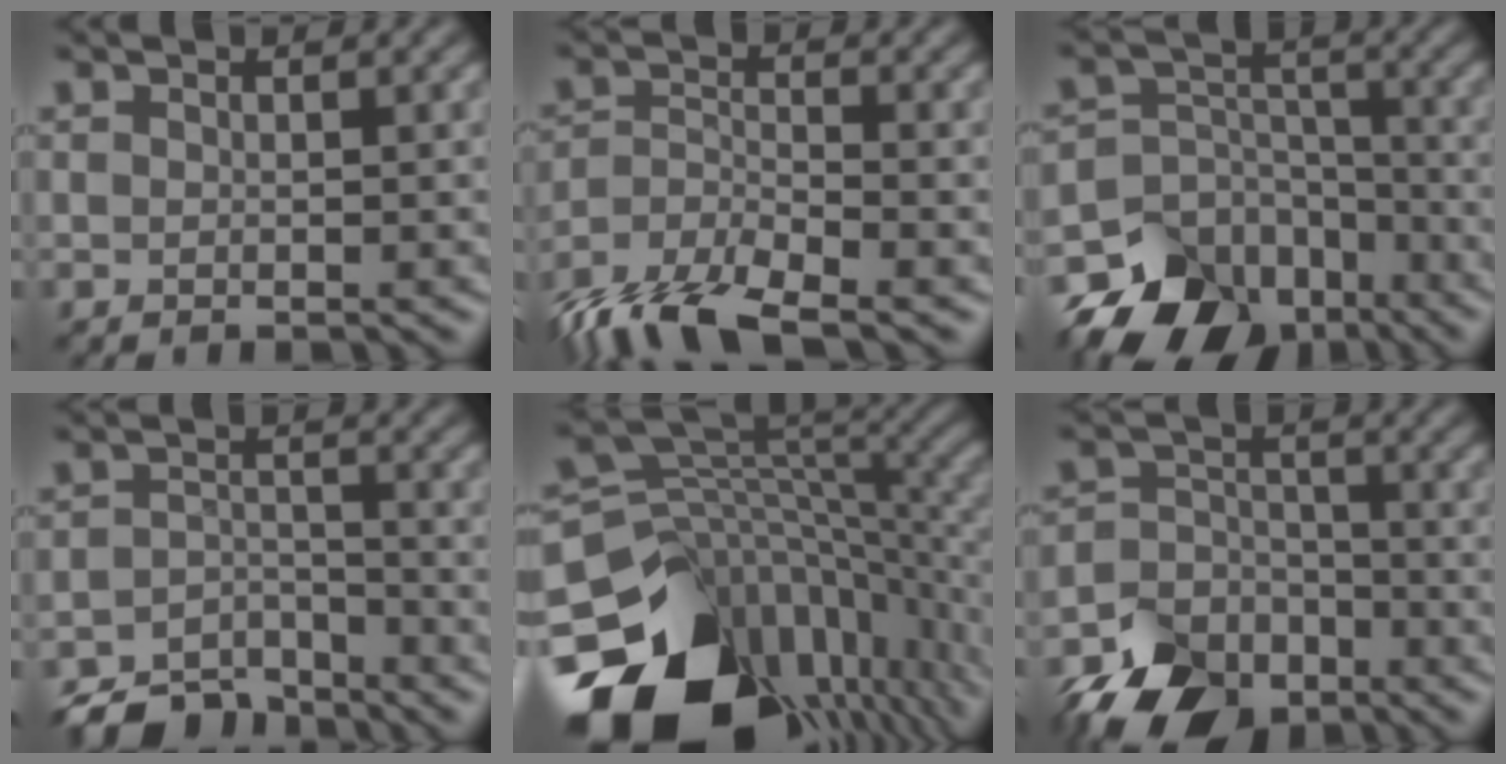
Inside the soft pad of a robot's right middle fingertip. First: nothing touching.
{"total": 7.1, "force": [-5.7, 2.1, 3.7], "torque": [-0.073, -0.004, -0.117]}
{"total": 12.7, "force": [-9.5, 7.8, 3.3], "torque": [-0.064, -0.010, -0.159]}
{"total": 4.9, "force": [-4.6, 1.6, 0.7], "torque": [-0.008, 0.000, -0.088]}
{"total": 18.0, "force": [-9.2, 11.6, 10.2], "torque": [-0.211, -0.011, -0.132]}
{"total": 8.7, "force": [-7.0, 4.6, 2.4], "torque": [-0.038, -0.011, -0.127]}